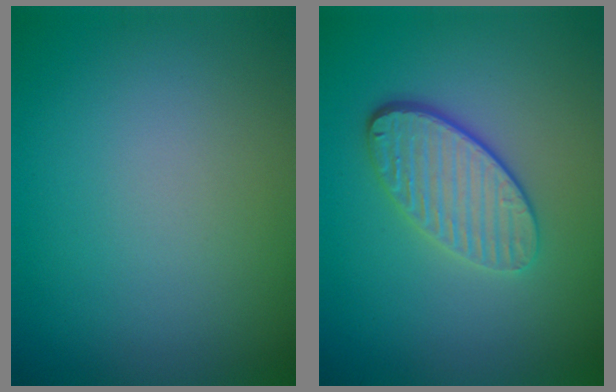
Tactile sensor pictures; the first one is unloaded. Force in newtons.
{"total": 4.2, "press": 3.2, "slide": 2.8}